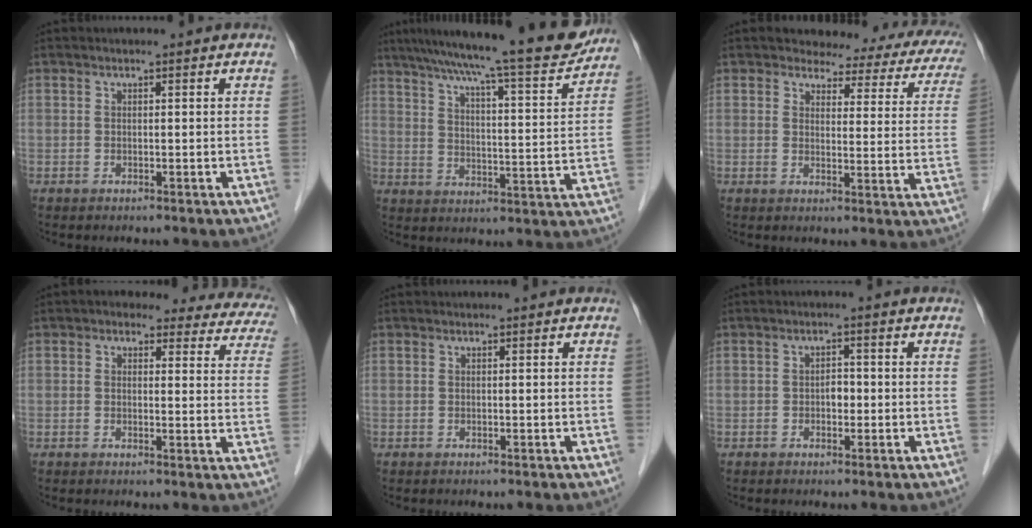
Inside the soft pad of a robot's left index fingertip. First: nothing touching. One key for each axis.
{"total": 21.2, "fx": 18.4, "fy": 1.4, "fz": 10.5, "tx": -0.166, "ty": -0.014, "tz": 0.249}
{"total": 14.2, "fx": 11.9, "fy": 5.3, "fz": 5.7, "tx": -0.037, "ty": -0.014, "tz": 0.106}
{"total": 16.1, "fx": 14.2, "fy": 6.2, "fz": 4.5, "tx": -0.016, "ty": -0.005, "tz": 0.128}
{"total": 0.0}
{"total": 1.8, "fx": -0.5, "fy": 1.1, "fz": 1.3, "tx": -0.016, "ty": 0.005, "tz": -0.008}